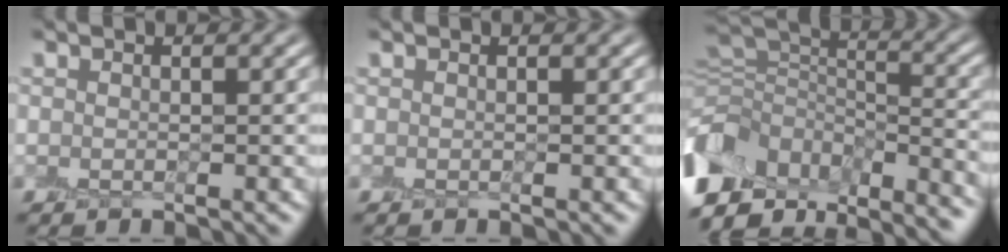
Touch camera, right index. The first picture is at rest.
{"total": 0.0}
{"total": 13.4, "force": [-9.3, 7.6, 5.8], "torque": [-0.150, 0.006, -0.135]}